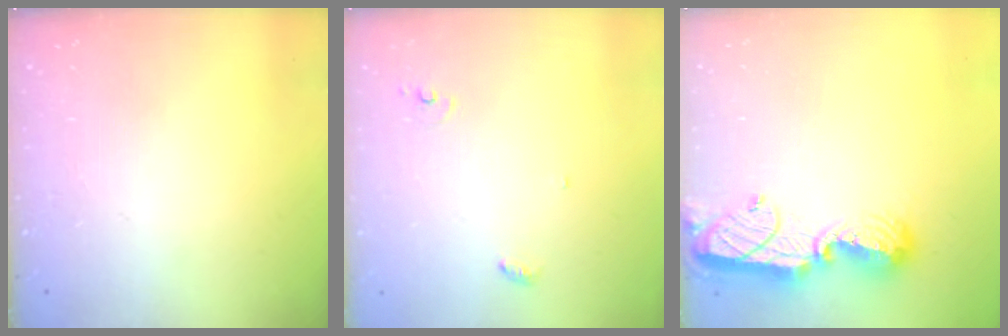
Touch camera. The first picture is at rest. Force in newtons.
{"total": 3.6, "press": 3.6, "slide": 0.2}
{"total": 13.8, "press": 13.8, "slide": 1.5}